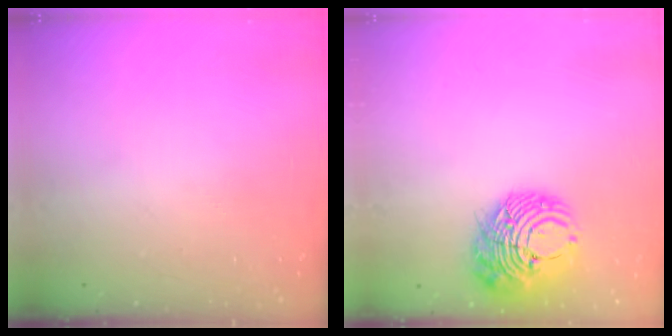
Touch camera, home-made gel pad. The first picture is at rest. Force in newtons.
{"total": 12.4, "press": 12.3, "slide": 1.6}